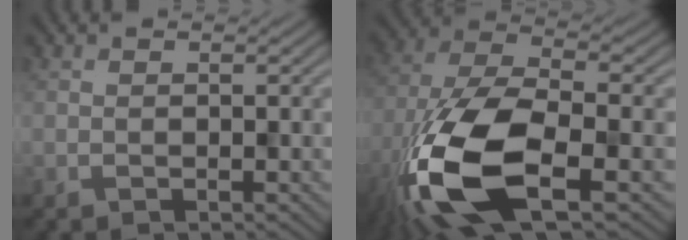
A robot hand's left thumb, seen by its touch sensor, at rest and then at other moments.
{"total": 15.6, "force": [-7.0, 6.5, 12.4], "torque": [-0.280, -0.031, -0.139]}